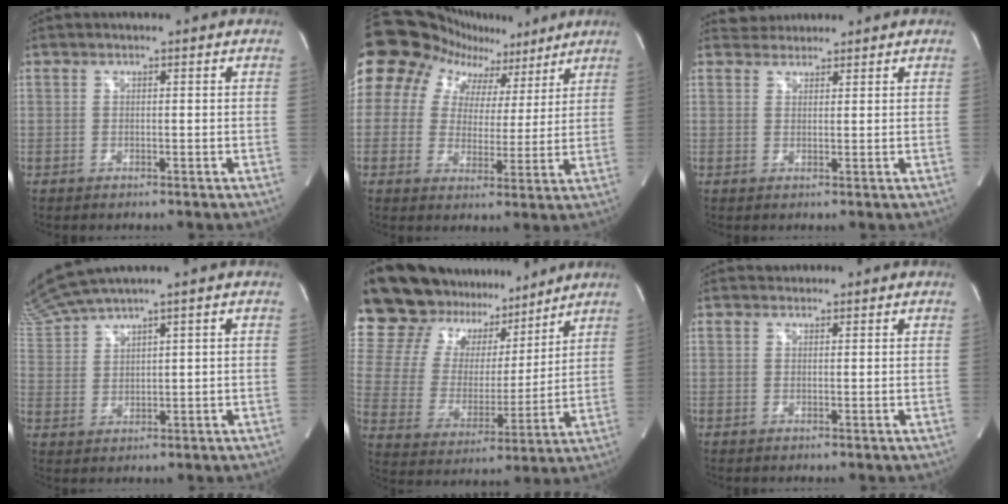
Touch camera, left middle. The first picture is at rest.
{"total": 16.7, "force": [11.0, 11.8, 4.5], "torque": [-0.095, 0.056, 0.153]}
{"total": 2.3, "force": [2.2, 0.7, -0.4], "torque": [0.004, 0.016, 0.037]}
{"total": 6.2, "force": [5.6, -1.0, 2.4], "torque": [-0.070, 0.009, 0.129]}
{"total": 22.7, "force": [19.7, 9.1, 6.7], "torque": [-0.138, 0.037, 0.323]}
{"total": 0.7, "force": [0.6, 0.3, -0.1], "torque": [-0.002, 0.006, 0.009]}